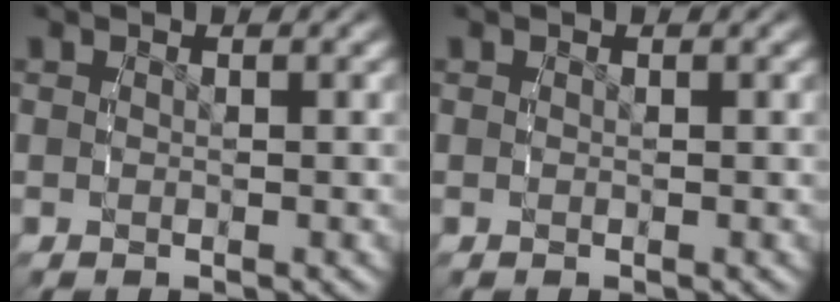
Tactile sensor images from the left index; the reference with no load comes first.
{"total": 0.0}